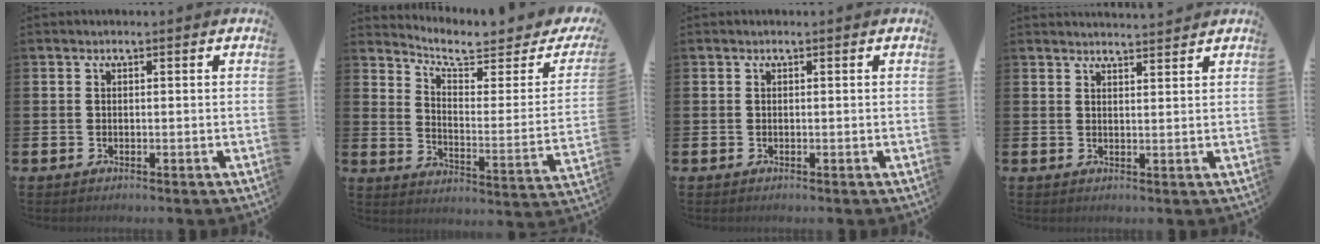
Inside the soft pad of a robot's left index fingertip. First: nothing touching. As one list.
[{"total": 6.7, "force": [5.7, 1.8, 3.1], "torque": [-0.075, -0.043, 0.091]}, {"total": 0.0}, {"total": 2.7, "force": [2.7, -0.1, -0.1], "torque": [0.006, -0.018, 0.047]}]